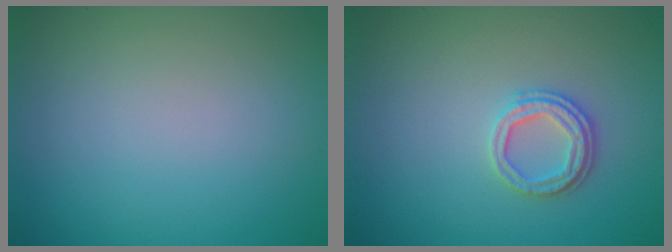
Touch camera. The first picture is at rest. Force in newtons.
{"total": 2.5, "press": 2.3, "slide": 0.9}